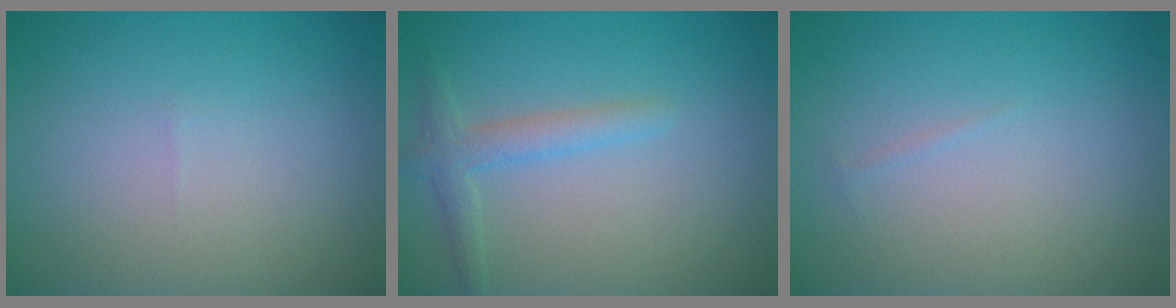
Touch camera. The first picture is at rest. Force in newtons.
{"total": 2.3, "press": 2.3, "slide": 0.2}
{"total": 0.8, "press": 0.8, "slide": 0.2}